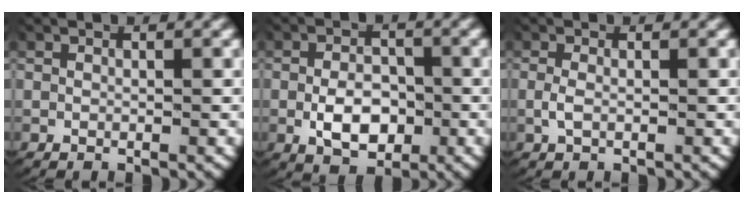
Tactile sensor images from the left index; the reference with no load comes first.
{"total": 4.5, "force": [-1.3, 3.0, 3.2], "torque": [-0.055, -0.014, -0.015]}
{"total": 1.1, "force": [-0.2, 0.4, 1.0], "torque": [-0.037, -0.010, 0.001]}